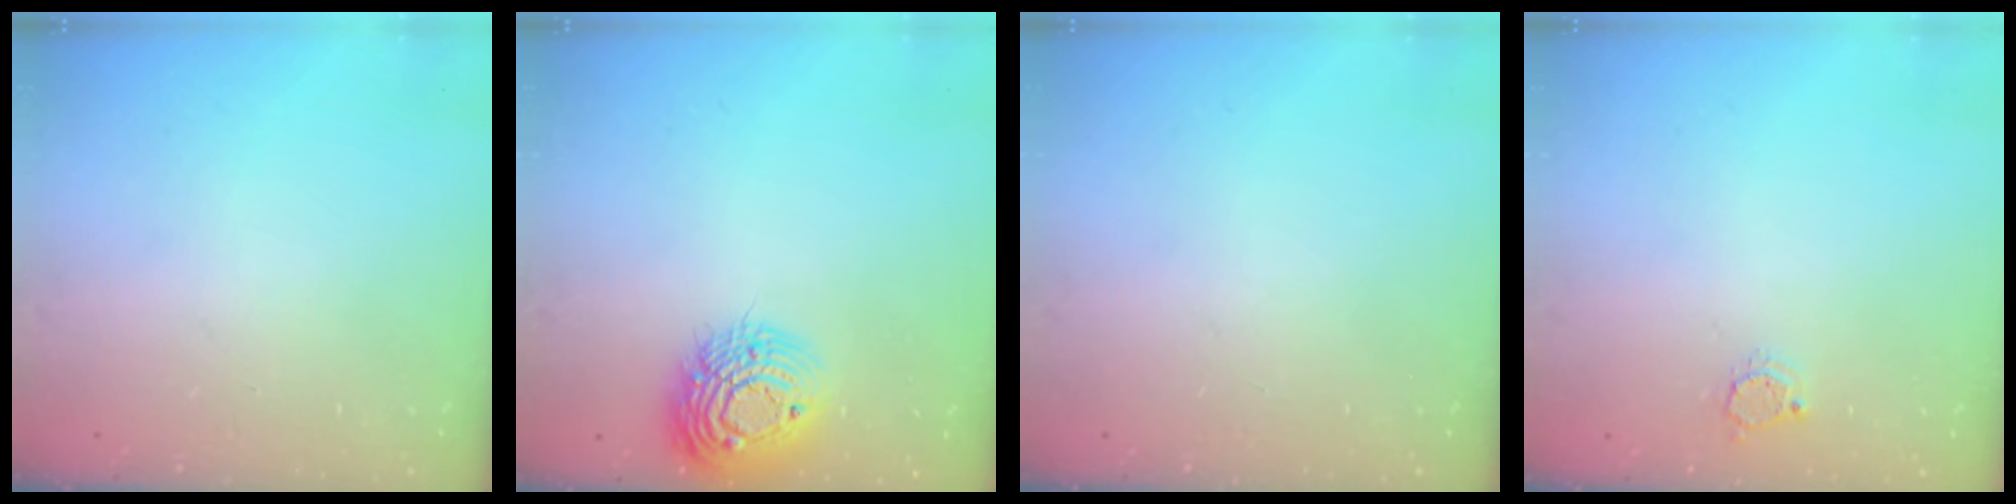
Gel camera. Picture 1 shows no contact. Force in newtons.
{"total": 14.5, "press": 14.5, "slide": 1.0}
{"total": 0.0}
{"total": 4.2, "press": 4.2, "slide": 0.0}